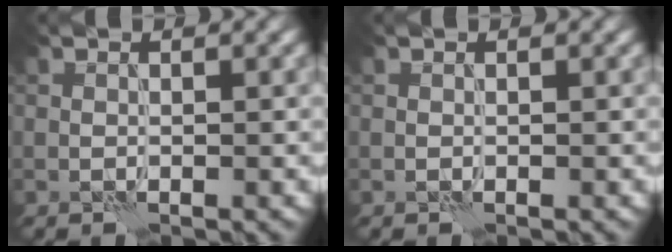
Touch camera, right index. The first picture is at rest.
{"total": 0.0}